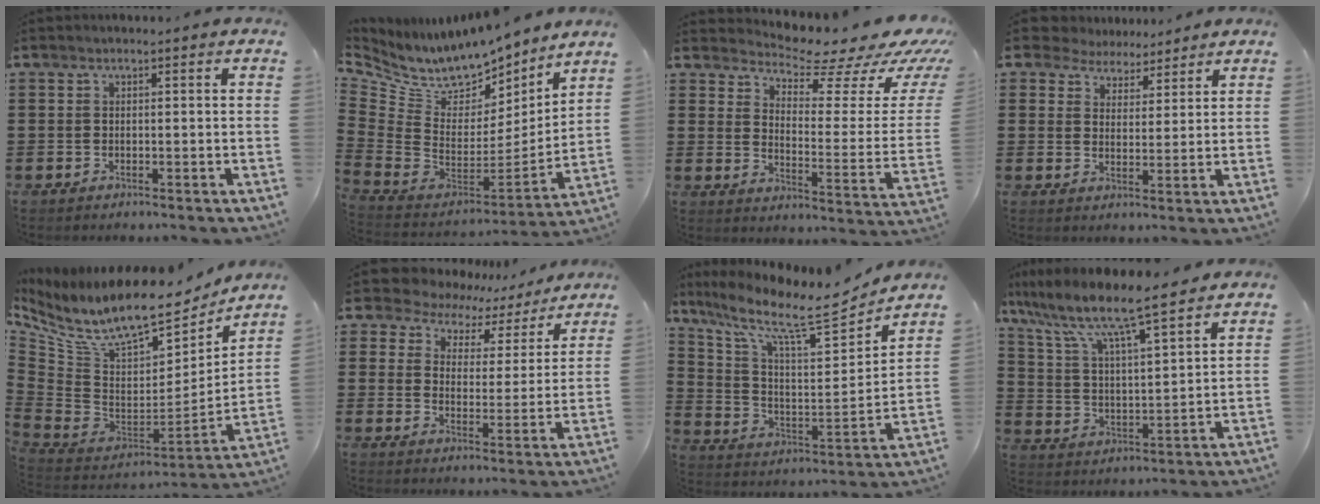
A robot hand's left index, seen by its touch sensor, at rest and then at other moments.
{"total": 7.8, "force": [6.9, 3.2, 1.5], "torque": [-0.076, -0.069, 0.122]}
{"total": 7.7, "force": [7.0, 1.6, 2.9], "torque": [-0.059, -0.062, 0.115]}
{"total": 4.7, "force": [4.4, 1.9, 0.0], "torque": [-0.024, -0.007, 0.080]}
{"total": 12.2, "force": [9.1, 3.7, 7.3], "torque": [-0.175, -0.067, 0.155]}
{"total": 6.8, "force": [6.3, 2.5, 0.8], "torque": [-0.046, -0.038, 0.109]}
{"total": 10.7, "force": [8.3, 2.3, 6.3], "torque": [-0.140, -0.053, 0.132]}
{"total": 7.9, "force": [6.8, 0.9, 3.9], "torque": [-0.104, -0.039, 0.112]}